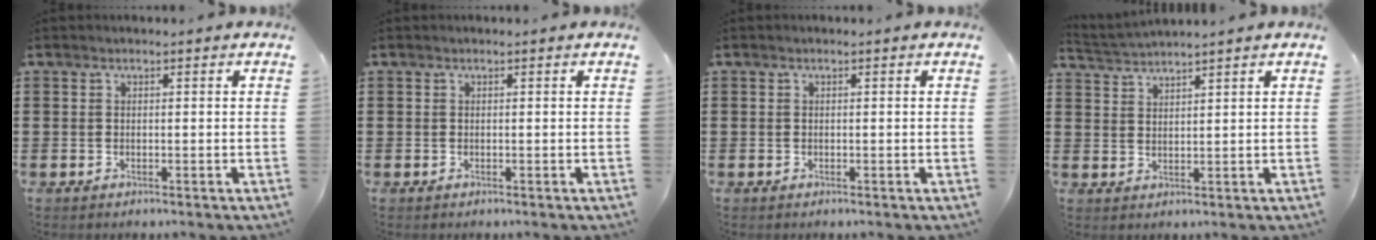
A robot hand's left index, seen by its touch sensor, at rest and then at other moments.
{"total": 0.0}
{"total": 0.0}
{"total": 2.3, "force": [2.2, -0.6, -0.1], "torque": [-0.006, -0.010, 0.043]}